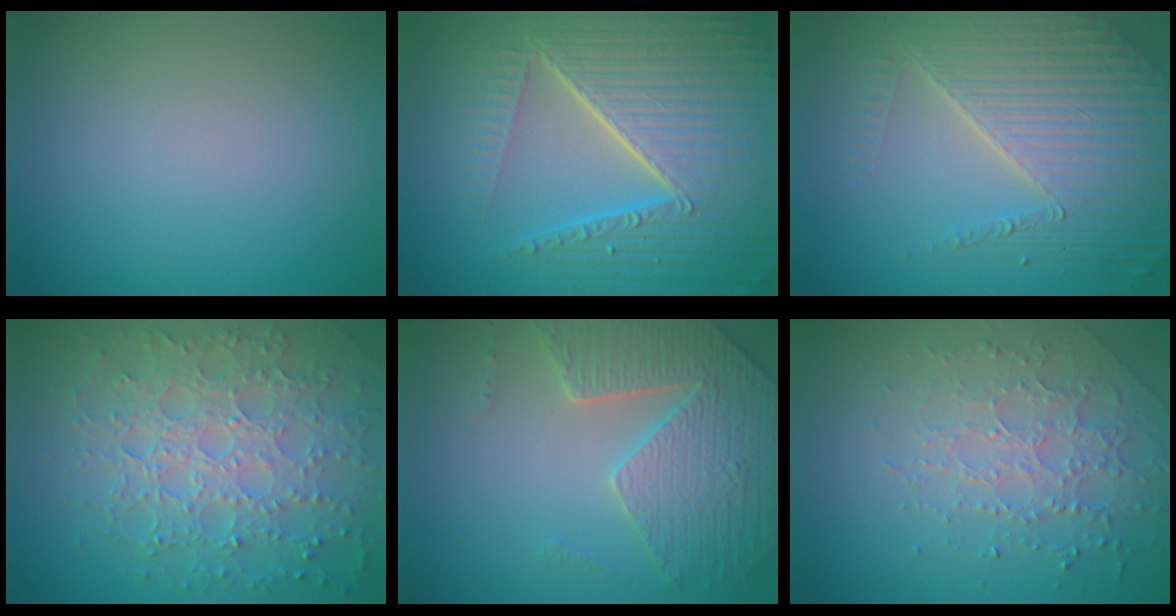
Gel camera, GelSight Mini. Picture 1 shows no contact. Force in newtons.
{"total": 10.4, "press": 6.7, "slide": 7.9}
{"total": 7.4, "press": 5.3, "slide": 5.2}
{"total": 7.7, "press": 5.6, "slide": 5.4}
{"total": 5.2, "press": 4.6, "slide": 2.5}
{"total": 2.6, "press": 2.4, "slide": 1.1}